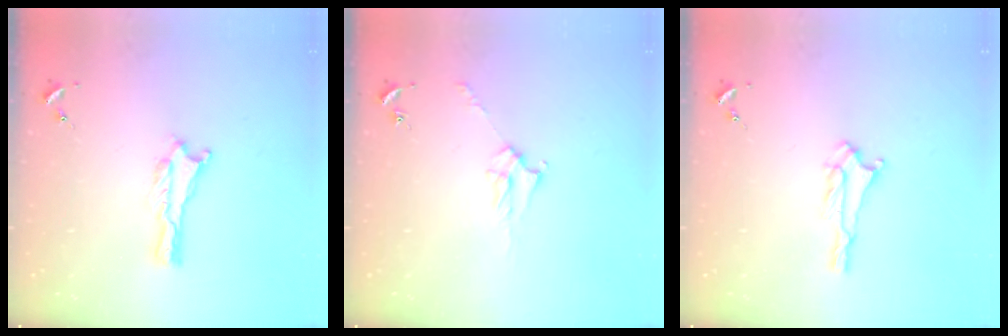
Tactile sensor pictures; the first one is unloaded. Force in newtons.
{"total": 4.2, "press": 4.2, "slide": 0.6}
{"total": 1.9, "press": 1.9, "slide": 0.4}